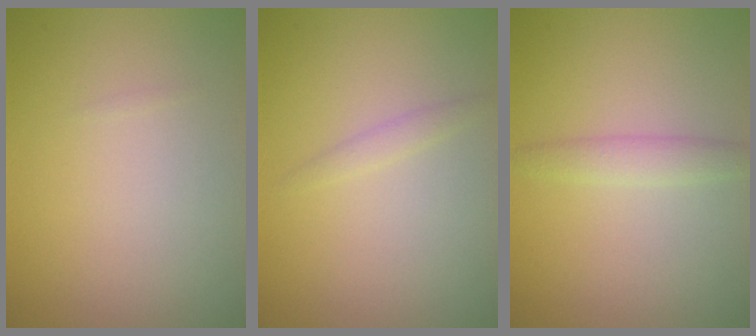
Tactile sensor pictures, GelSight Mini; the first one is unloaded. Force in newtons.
{"total": 0.9, "press": 0.9, "slide": 0.1}
{"total": 1.8, "press": 1.8, "slide": 0.1}